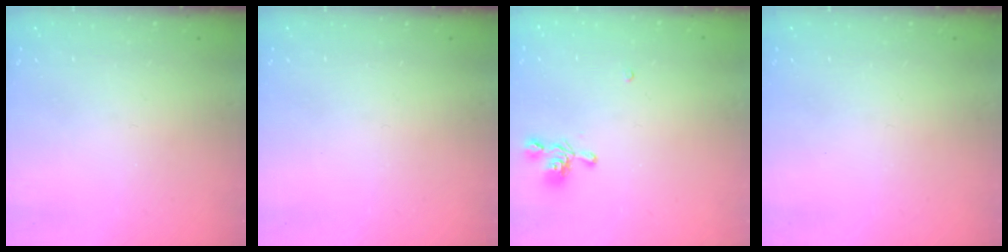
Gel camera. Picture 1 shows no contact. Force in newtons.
{"total": 0.0}
{"total": 5.4, "press": 5.4, "slide": 0.2}
{"total": 0.0}